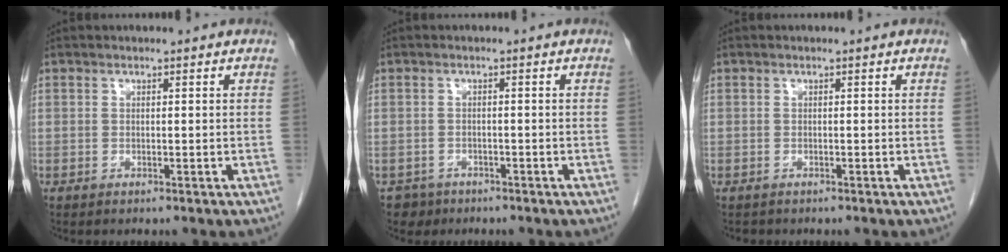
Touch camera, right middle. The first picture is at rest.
{"total": 2.3, "force": [-1.6, 1.6, -0.3], "torque": [0.000, 0.007, -0.026]}
{"total": 0.5, "force": [-0.5, 0.2, 0.0], "torque": [-0.012, -0.002, -0.009]}